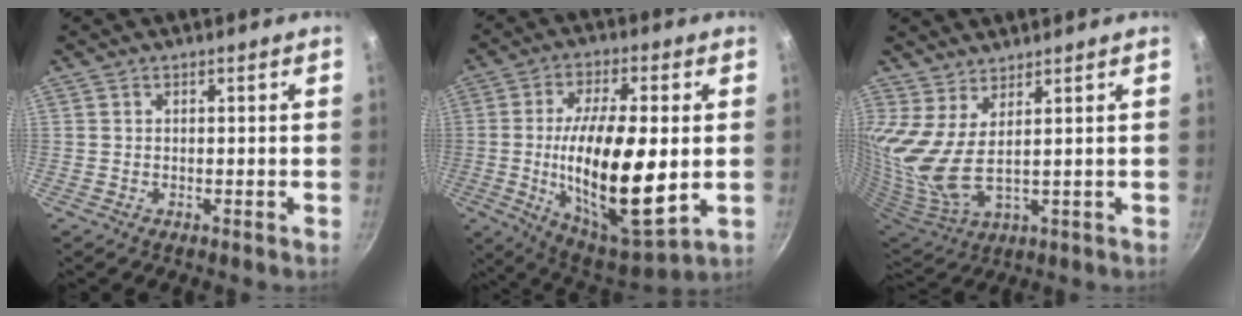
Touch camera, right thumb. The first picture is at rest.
{"total": 21.8, "force": [-1.5, 7.8, 20.3], "torque": [-0.351, -0.008, -0.020]}
{"total": 8.8, "force": [4.9, 2.2, 7.0], "torque": [-0.148, -0.044, 0.102]}